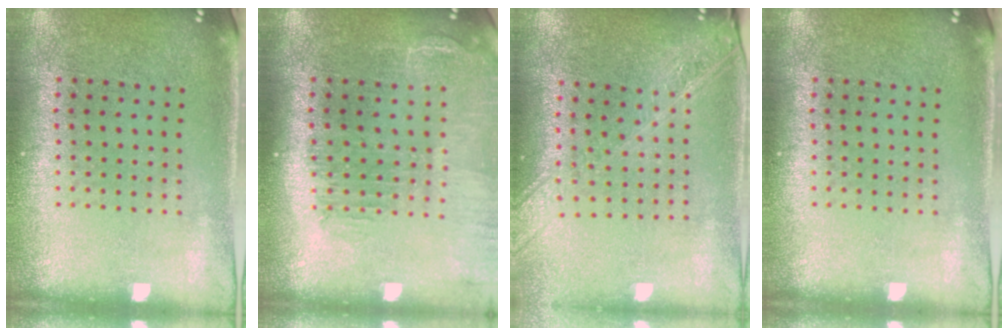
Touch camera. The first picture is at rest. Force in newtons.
{"total": 1.4, "press": 1.4, "slide": 0.1}
{"total": 2.0, "press": 1.8, "slide": 1.0}
{"total": 0.0}